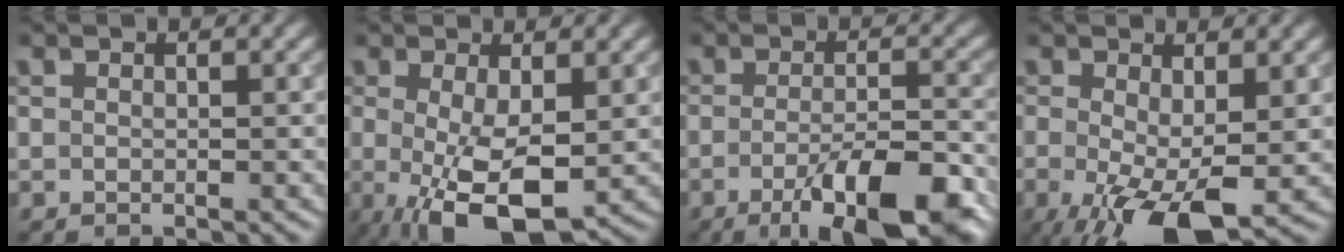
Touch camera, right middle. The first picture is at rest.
{"total": 6.9, "force": [-1.0, 2.7, 6.3], "torque": [-0.122, -0.018, -0.011]}
{"total": 9.8, "force": [-5.1, 2.8, 7.9], "torque": [-0.116, -0.013, -0.078]}
{"total": 8.3, "force": [-2.4, 3.6, 7.1], "torque": [-0.139, -0.023, -0.034]}